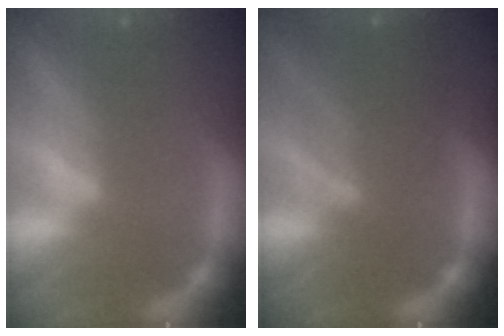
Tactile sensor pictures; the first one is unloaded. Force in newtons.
{"total": 6.6}